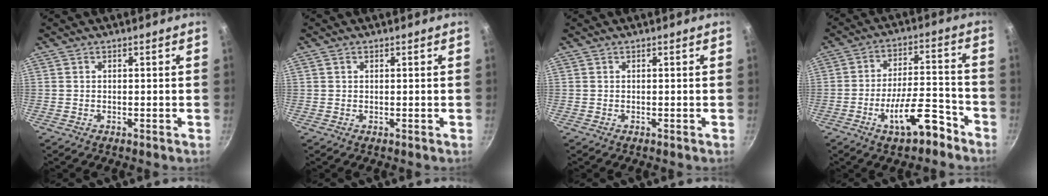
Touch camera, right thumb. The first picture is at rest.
{"total": 0.6, "force": [0.3, 0.4, 0.3], "torque": [-0.005, 0.002, 0.006]}
{"total": 0.0}
{"total": 12.1, "force": [-6.9, 4.4, 8.9], "torque": [-0.119, 0.058, -0.106]}